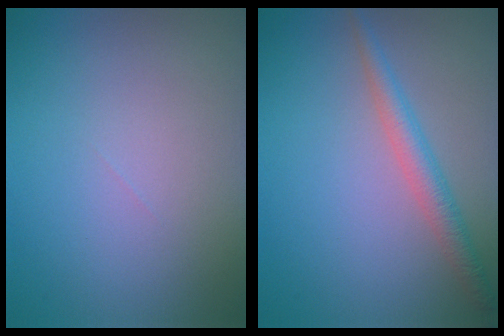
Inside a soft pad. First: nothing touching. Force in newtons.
{"total": 2.5, "press": 2.5, "slide": 0.1}